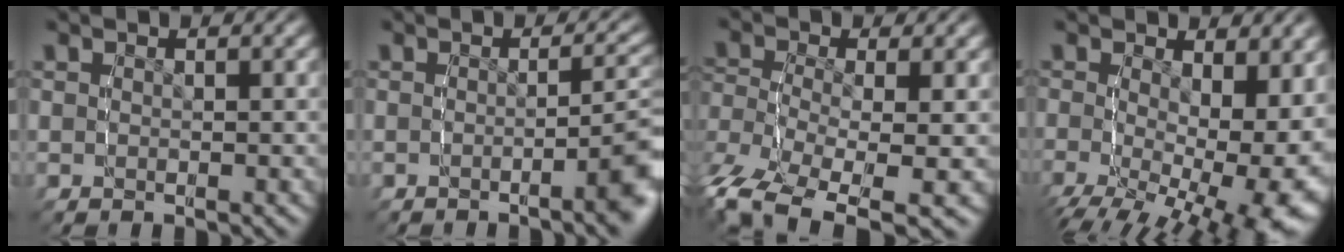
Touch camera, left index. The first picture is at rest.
{"total": 4.3, "force": [-1.6, 0.7, 3.9], "torque": [-0.035, 0.004, -0.028]}
{"total": 9.0, "force": [-5.8, 4.3, 5.3], "torque": [-0.131, -0.061, -0.062]}
{"total": 10.2, "force": [-3.5, 4.8, 8.2], "torque": [-0.136, -0.063, -0.023]}